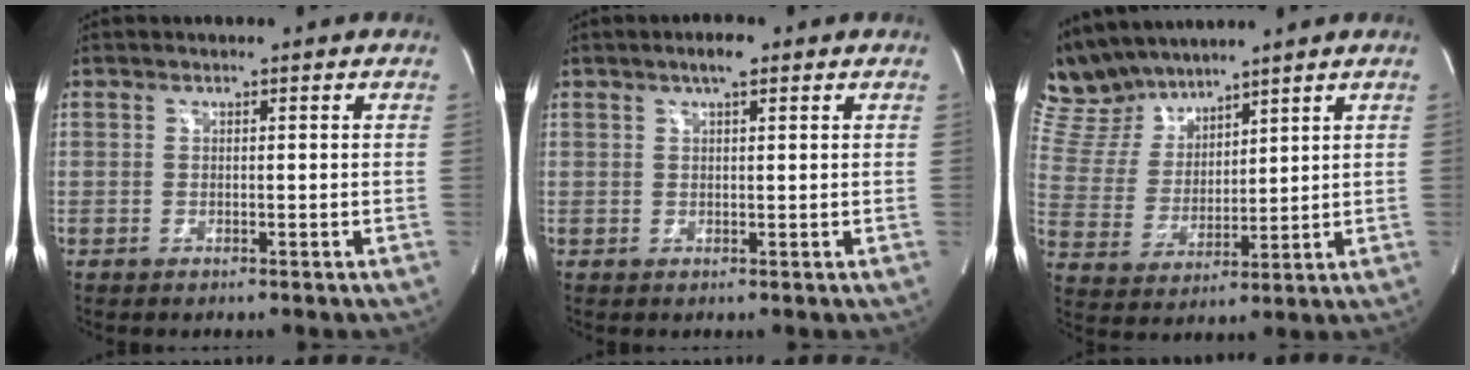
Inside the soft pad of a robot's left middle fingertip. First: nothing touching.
{"total": 2.6, "force": [1.6, 0.4, 2.0], "torque": [-0.039, 0.007, 0.026]}
{"total": 10.1, "force": [9.4, 3.1, 2.1], "torque": [-0.066, 0.020, 0.200]}